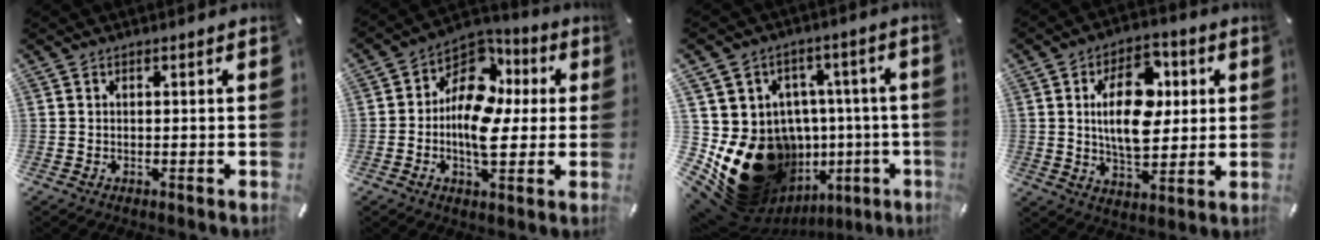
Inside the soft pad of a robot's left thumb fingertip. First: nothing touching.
{"total": 14.2, "force": [-0.1, 10.0, 10.1], "torque": [-0.173, -0.011, -0.004]}
{"total": 25.1, "force": [-7.3, 18.1, 15.7], "torque": [-0.236, 0.009, -0.062]}
{"total": 15.6, "force": [3.0, 9.7, 11.9], "torque": [-0.203, 0.005, 0.047]}